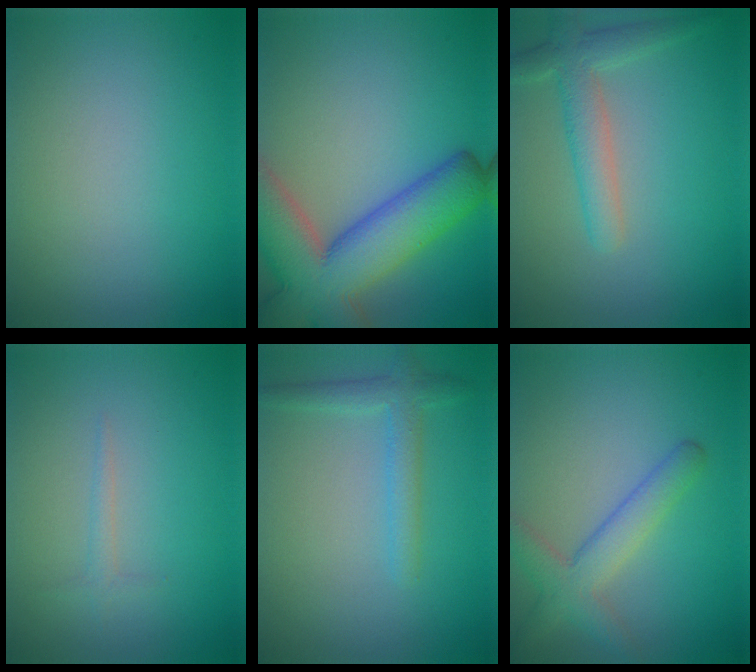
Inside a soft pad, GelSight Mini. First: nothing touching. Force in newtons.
{"total": 11.6, "press": 11.6, "slide": 0.8}
{"total": 3.5, "press": 3.5, "slide": 0.1}
{"total": 0.8, "press": 0.8, "slide": 0.1}
{"total": 2.4, "press": 2.4, "slide": 0.0}
{"total": 3.8, "press": 3.8, "slide": 0.2}